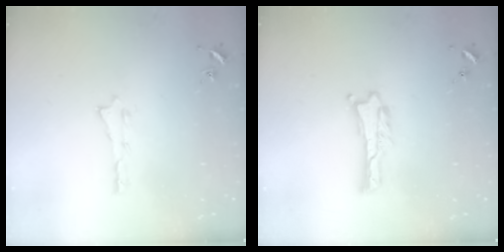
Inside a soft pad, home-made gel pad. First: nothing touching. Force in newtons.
{"total": 0.0}